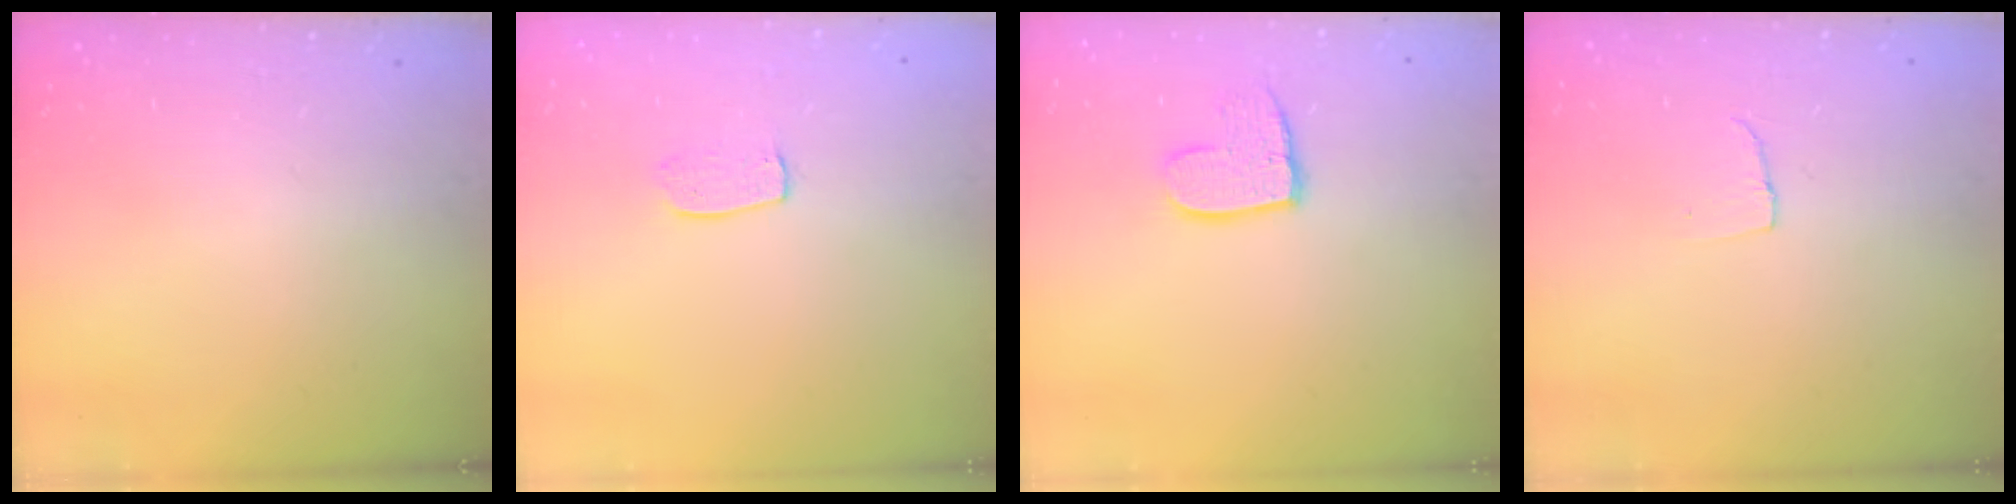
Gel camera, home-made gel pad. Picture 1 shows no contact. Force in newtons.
{"total": 6.6, "press": 6.6, "slide": 0.2}
{"total": 9.2, "press": 9.2, "slide": 0.6}
{"total": 4.2, "press": 4.2, "slide": 0.3}